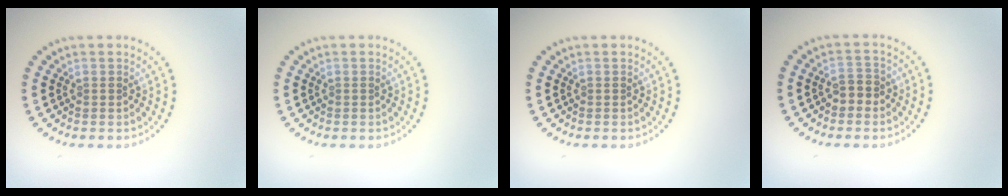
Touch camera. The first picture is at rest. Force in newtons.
{"total": 0.0}
{"total": 0.0}
{"total": 1.8, "press": 1.7, "slide": 0.5}